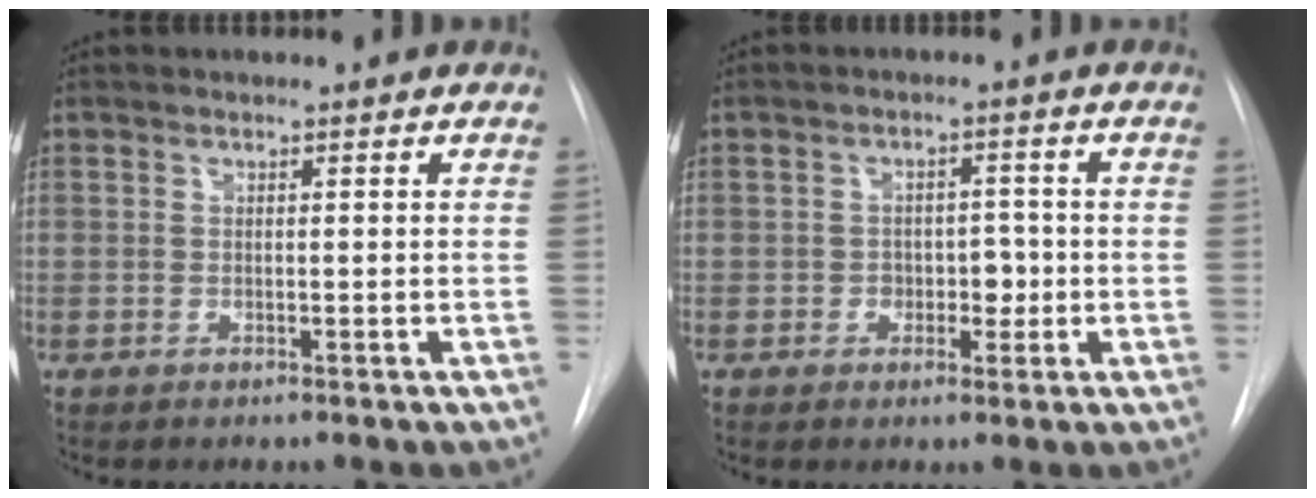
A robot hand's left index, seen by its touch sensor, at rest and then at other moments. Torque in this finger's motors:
{"motor_torque": [-0.02, 0.11, -0.02, 0.00]}